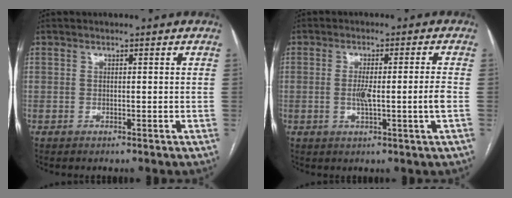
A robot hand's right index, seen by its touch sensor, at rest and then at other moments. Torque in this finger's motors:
{"motor_torque": [-0.04, -0.17, 0.21, 0.02]}